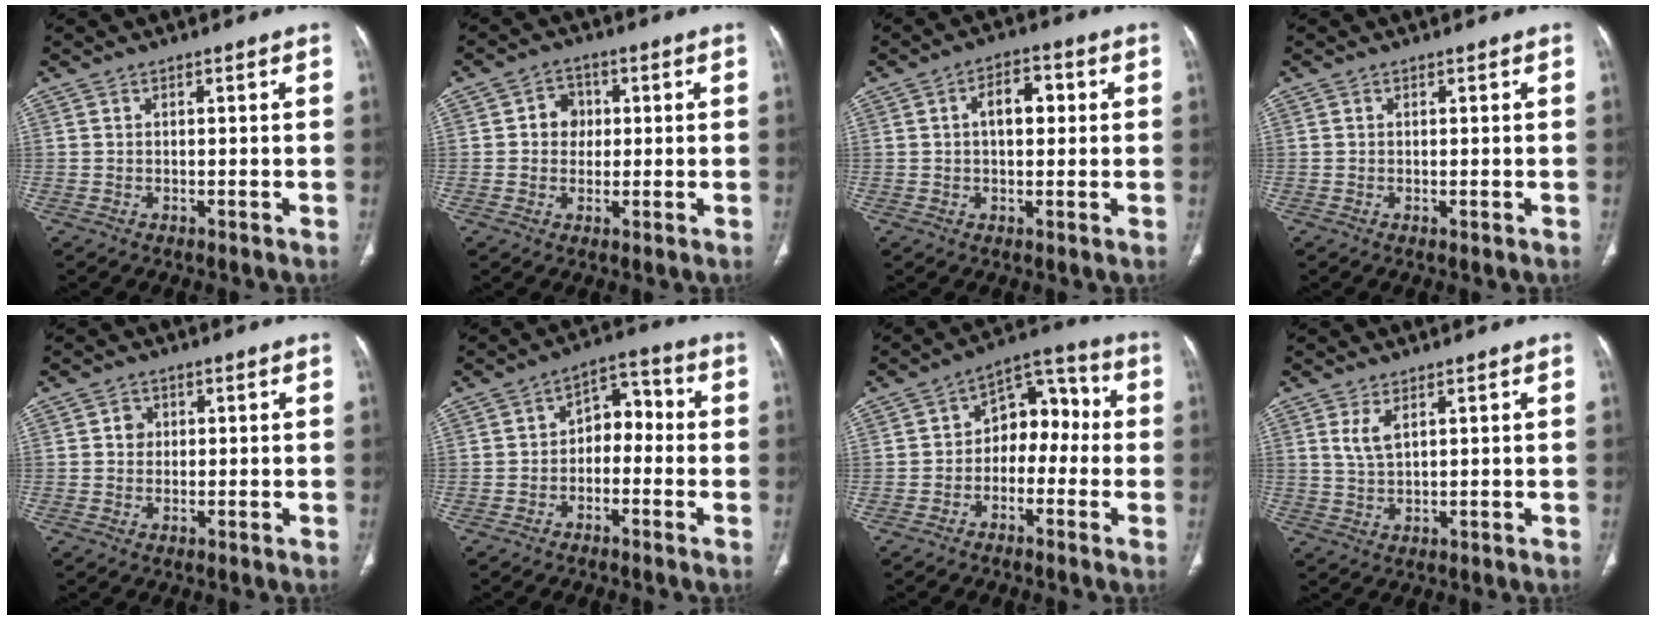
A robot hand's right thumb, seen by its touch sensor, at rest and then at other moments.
{"total": 4.8, "force": [0.6, 4.2, 2.2], "torque": [-0.005, 0.007, 0.004]}
{"total": 6.4, "force": [1.1, 3.7, 5.1], "torque": [-0.066, 0.015, 0.012]}
{"total": 0.0}
{"total": 2.1, "force": [0.4, 1.9, 0.8], "torque": [0.000, 0.002, 0.004]}
{"total": 7.0, "force": [-1.3, 4.9, 4.7], "torque": [-0.042, 0.041, -0.035]}
{"total": 9.9, "force": [-1.2, 6.9, 7.0], "torque": [-0.060, 0.048, -0.036]}
{"total": 3.4, "force": [1.7, 1.3, 2.6], "torque": [-0.057, -0.008, 0.042]}